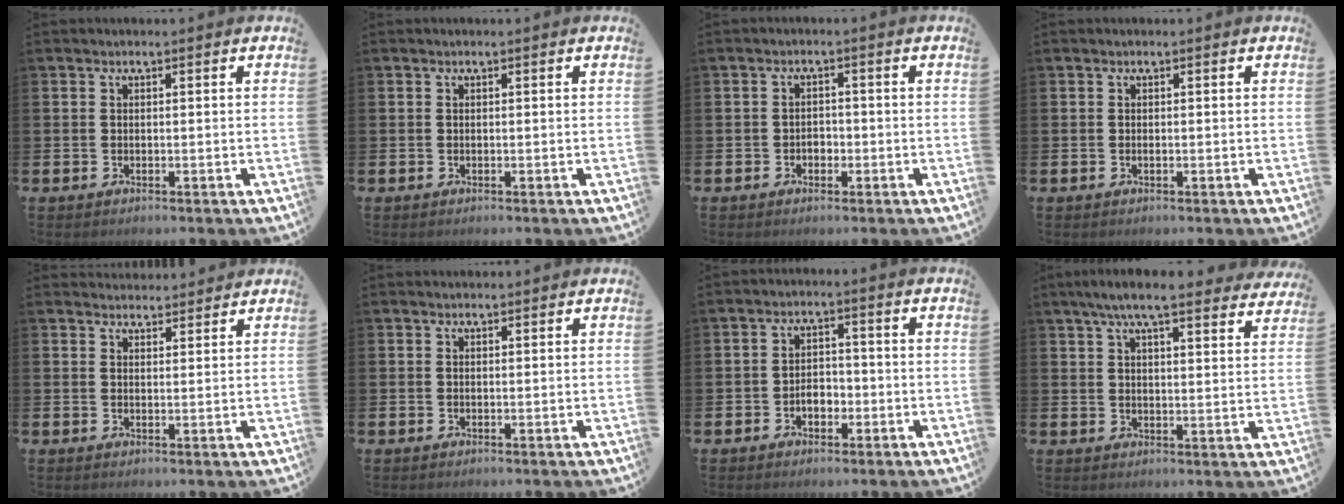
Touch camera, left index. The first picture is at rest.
{"total": 0.0}
{"total": 1.6, "force": [-0.6, 1.3, 0.6], "torque": [-0.005, -0.001, -0.017]}
{"total": 0.0}
{"total": 2.8, "force": [2.8, 0.6, -0.3], "torque": [0.009, -0.019, 0.049]}
{"total": 0.6, "force": [0.6, 0.1, 0.0], "torque": [0.011, -0.004, 0.010]}
{"total": 2.8, "force": [-1.1, 1.9, 1.8], "torque": [-0.026, 0.001, -0.026]}
{"total": 7.2, "force": [6.4, 1.0, 3.1], "torque": [-0.069, -0.022, 0.112]}